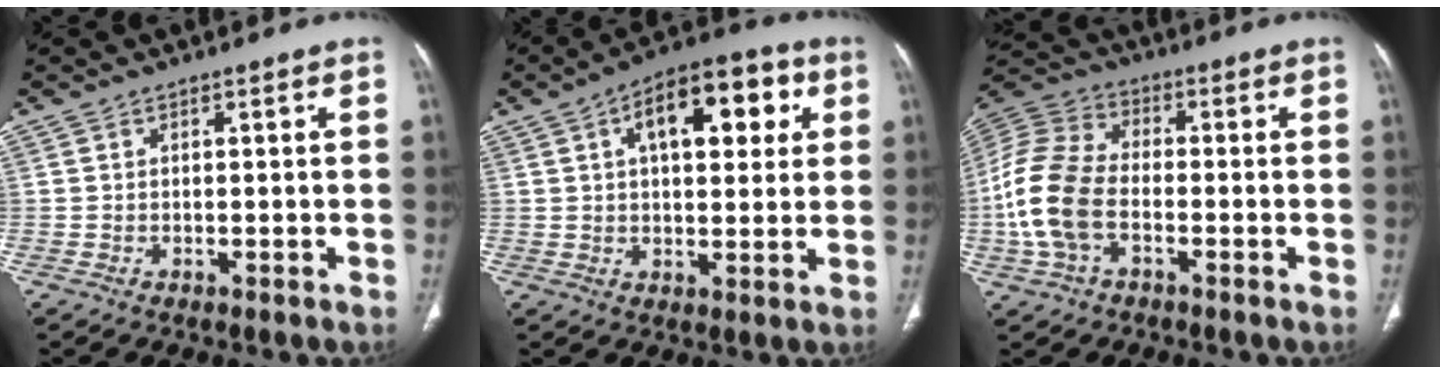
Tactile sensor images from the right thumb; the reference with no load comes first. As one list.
[{"total": 15.1, "force": [5.1, 7.5, 12.2], "torque": [-0.139, 0.015, 0.070]}, {"total": 13.9, "force": [-3.2, 8.5, 10.6], "torque": [-0.236, 0.027, -0.066]}]